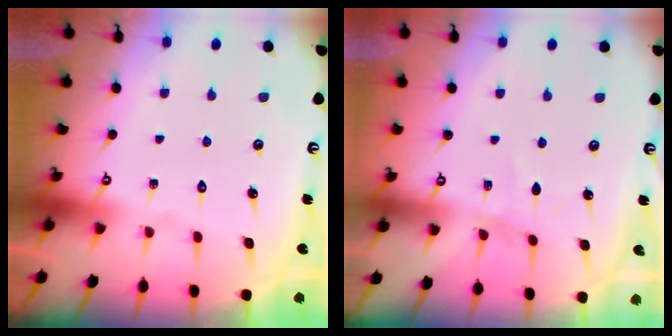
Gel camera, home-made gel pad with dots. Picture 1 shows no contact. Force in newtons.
{"total": 2.6, "press": 2.6, "slide": 0.3}